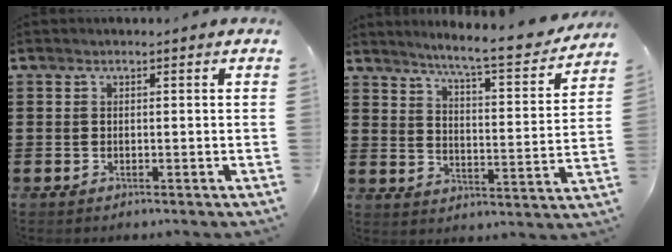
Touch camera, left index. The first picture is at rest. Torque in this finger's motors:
{"motor_torque": [0.27, -0.47, 0.49, 0.11]}